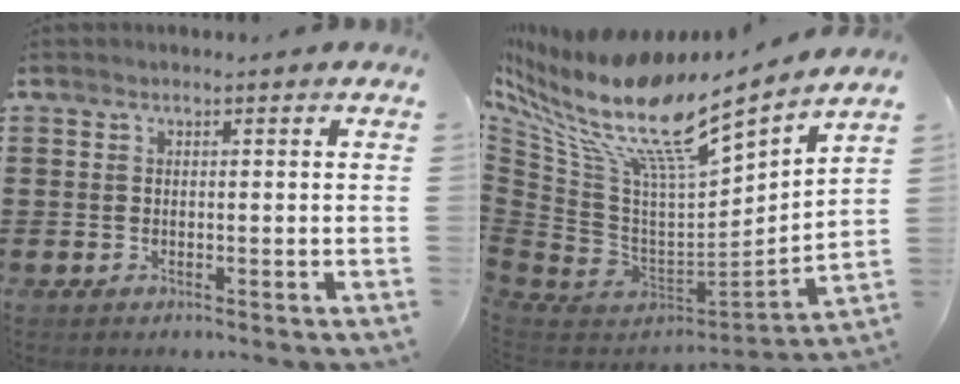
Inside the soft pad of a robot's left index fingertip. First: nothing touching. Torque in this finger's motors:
{"motor_torque": [0.40, 0.11, 1.05, 0.21]}